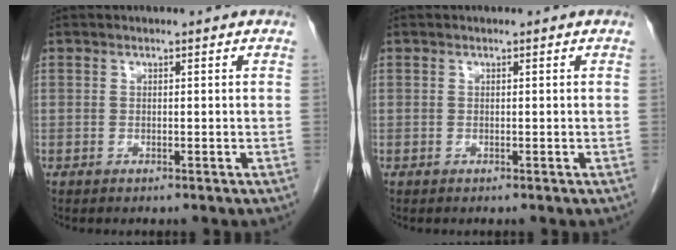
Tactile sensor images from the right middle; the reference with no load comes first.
{"total": 0.0}